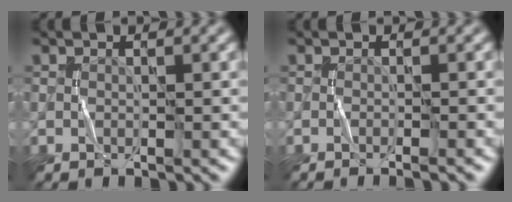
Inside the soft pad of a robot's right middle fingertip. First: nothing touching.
{"total": 1.7, "force": [-1.0, 0.4, 1.4], "torque": [-0.009, 0.001, -0.023]}